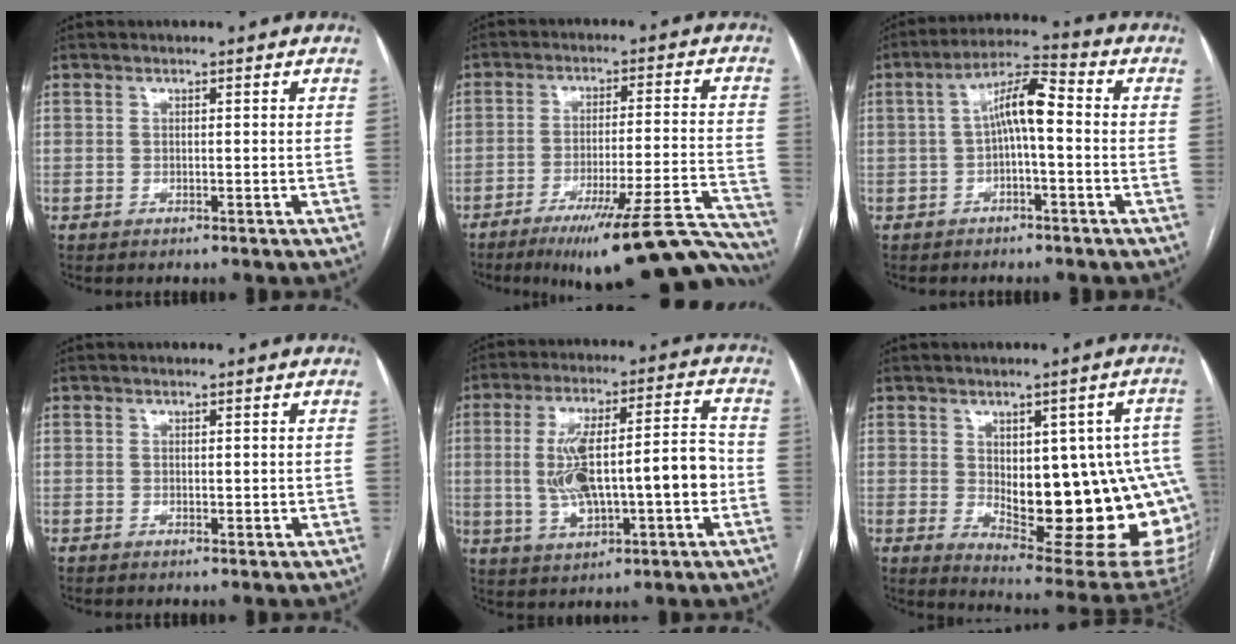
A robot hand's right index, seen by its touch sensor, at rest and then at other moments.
{"total": 22.7, "force": [-19.4, 1.5, 11.7], "torque": [-0.079, 0.016, -0.266]}
{"total": 7.3, "force": [0.1, 1.7, 7.2], "torque": [-0.129, 0.031, -0.001]}
{"total": 0.8, "force": [0.2, 0.6, 0.5], "torque": [-0.006, -0.002, 0.004]}
{"total": 15.3, "force": [-1.3, 3.9, 14.7], "torque": [-0.262, 0.029, -0.009]}
{"total": 21.6, "force": [-1.3, 7.5, 20.2], "torque": [-0.190, 0.011, 0.013]}